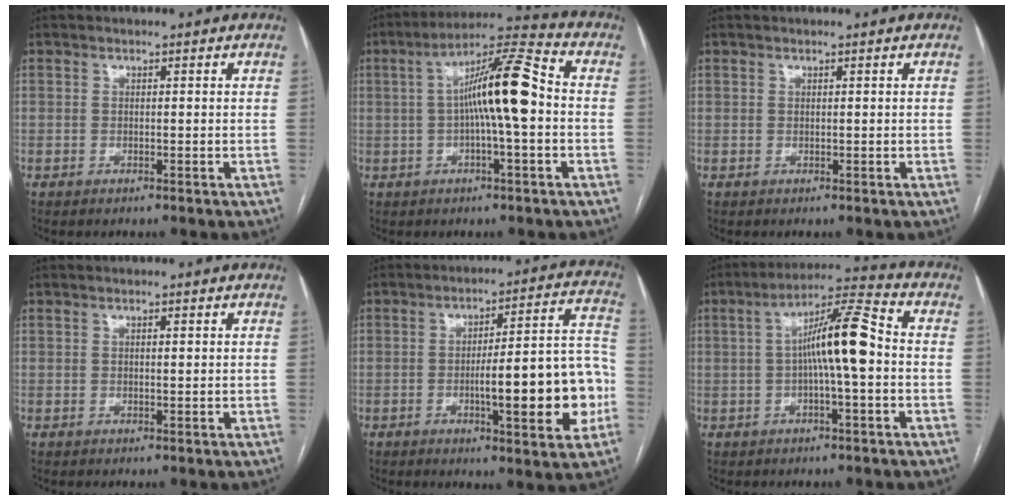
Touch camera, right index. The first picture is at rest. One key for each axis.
{"total": 11.9, "fx": 0.0, "fy": 1.1, "fz": 11.9, "tx": -0.203, "ty": 0.027, "tz": -0.008}
{"total": 0.0}
{"total": 0.9, "fx": 0.3, "fy": 0.3, "fz": 0.8, "tx": -0.013, "ty": 0.000, "tz": 0.005}
{"total": 16.5, "fx": -3.7, "fy": 2.8, "fz": 15.9, "tx": -0.201, "ty": 0.023, "tz": -0.047}
{"total": 10.4, "fx": -0.2, "fy": 1.1, "fz": 10.3, "tx": -0.178, "ty": 0.026, "tz": -0.008}